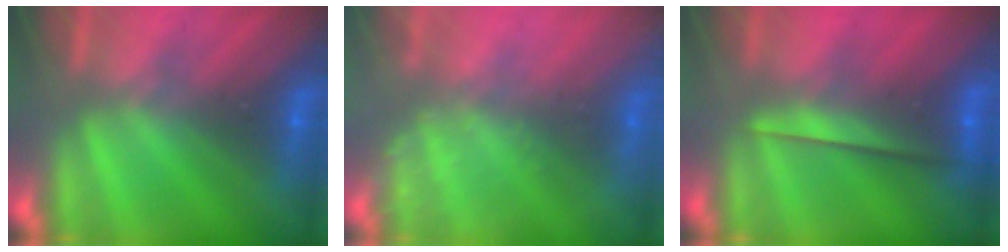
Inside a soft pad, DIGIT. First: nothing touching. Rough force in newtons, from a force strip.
{"total": 2.4}
{"total": 2.3}